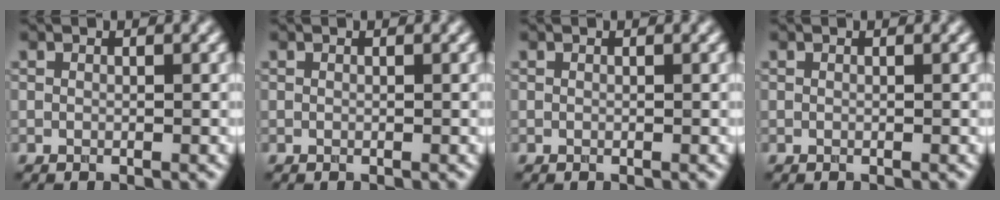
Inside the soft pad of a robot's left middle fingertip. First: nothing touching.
{"total": 0.0}
{"total": 0.0}
{"total": 0.0}